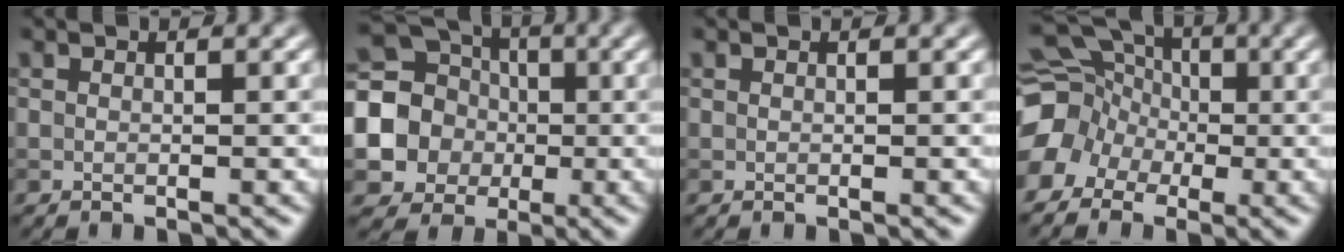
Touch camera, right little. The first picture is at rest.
{"total": 10.0, "force": [-0.9, 9.2, 3.8], "torque": [-0.098, 0.002, -0.048]}
{"total": 0.0}
{"total": 10.7, "force": [-2.4, 9.5, 4.3], "torque": [-0.094, 0.010, -0.067]}